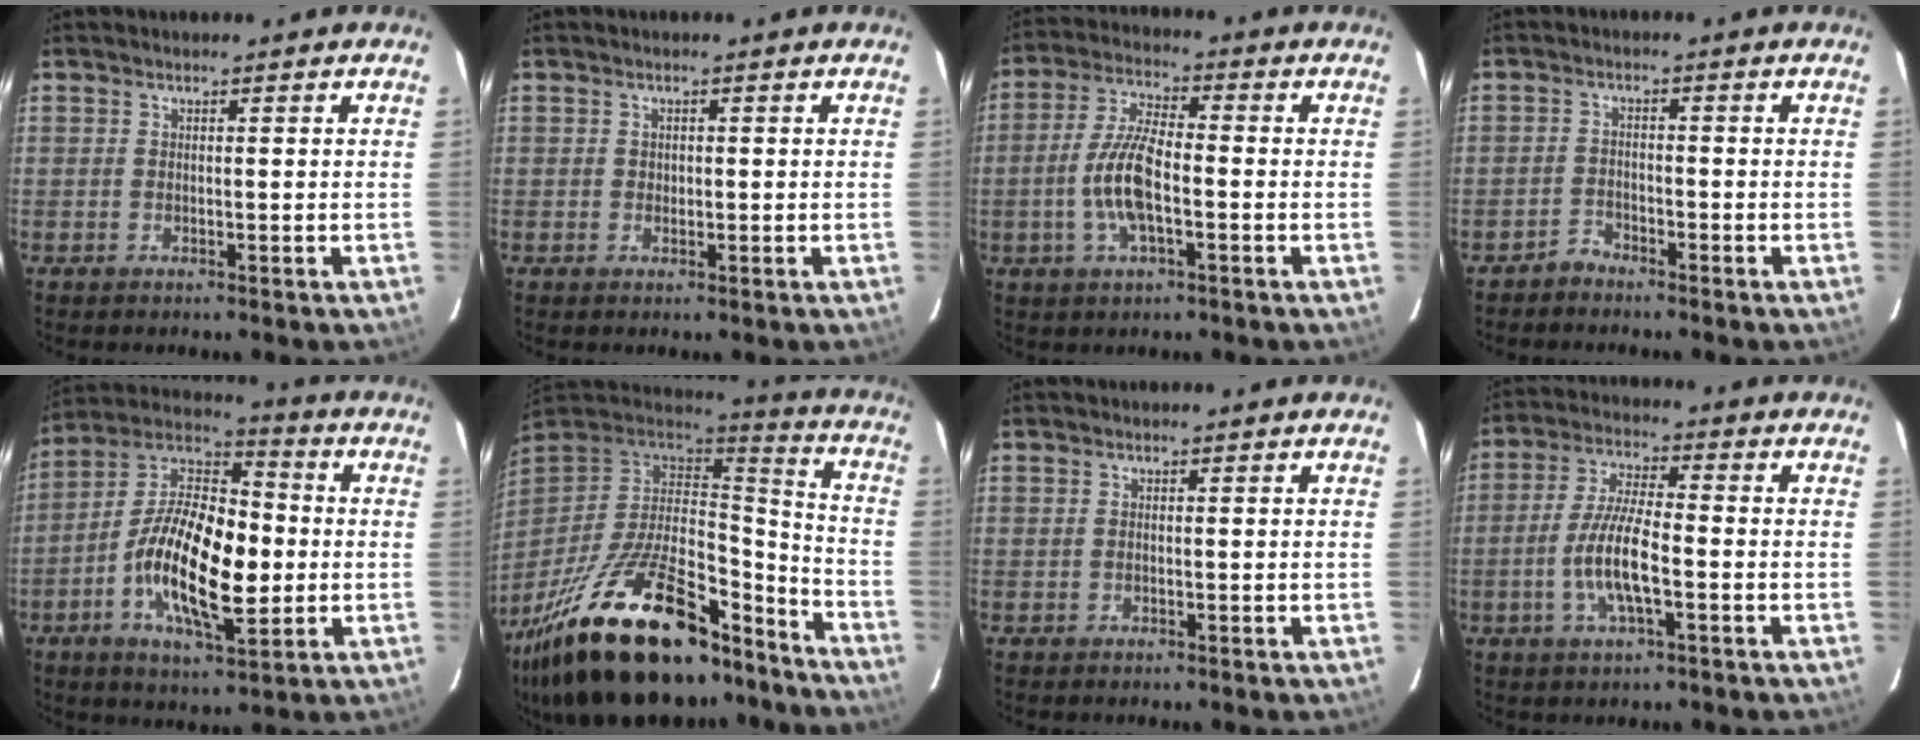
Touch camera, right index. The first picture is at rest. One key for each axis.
{"total": 0.9, "fx": -0.1, "fy": 0.9, "fz": 0.2, "tx": 0.000, "ty": 0.001, "tz": -0.001}
{"total": 9.6, "fx": -2.5, "fy": 3.2, "fz": 8.7, "tx": -0.181, "ty": 0.005, "tz": -0.050}
{"total": 1.9, "fx": -1.7, "fy": 0.8, "fz": -0.2, "tx": 0.006, "ty": 0.008, "tz": -0.034}
{"total": 18.9, "fx": -3.3, "fy": 8.0, "fz": 16.8, "tx": -0.320, "ty": 0.001, "tz": -0.066}
{"total": 35.1, "fx": -23.2, "fy": 14.0, "fz": 22.3, "tx": -0.410, "ty": -0.014, "tz": -0.346}
{"total": 0.0}
{"total": 9.3, "fx": -2.8, "fy": 2.2, "fz": 8.6, "tx": -0.175, "ty": -0.001, "tz": -0.056}